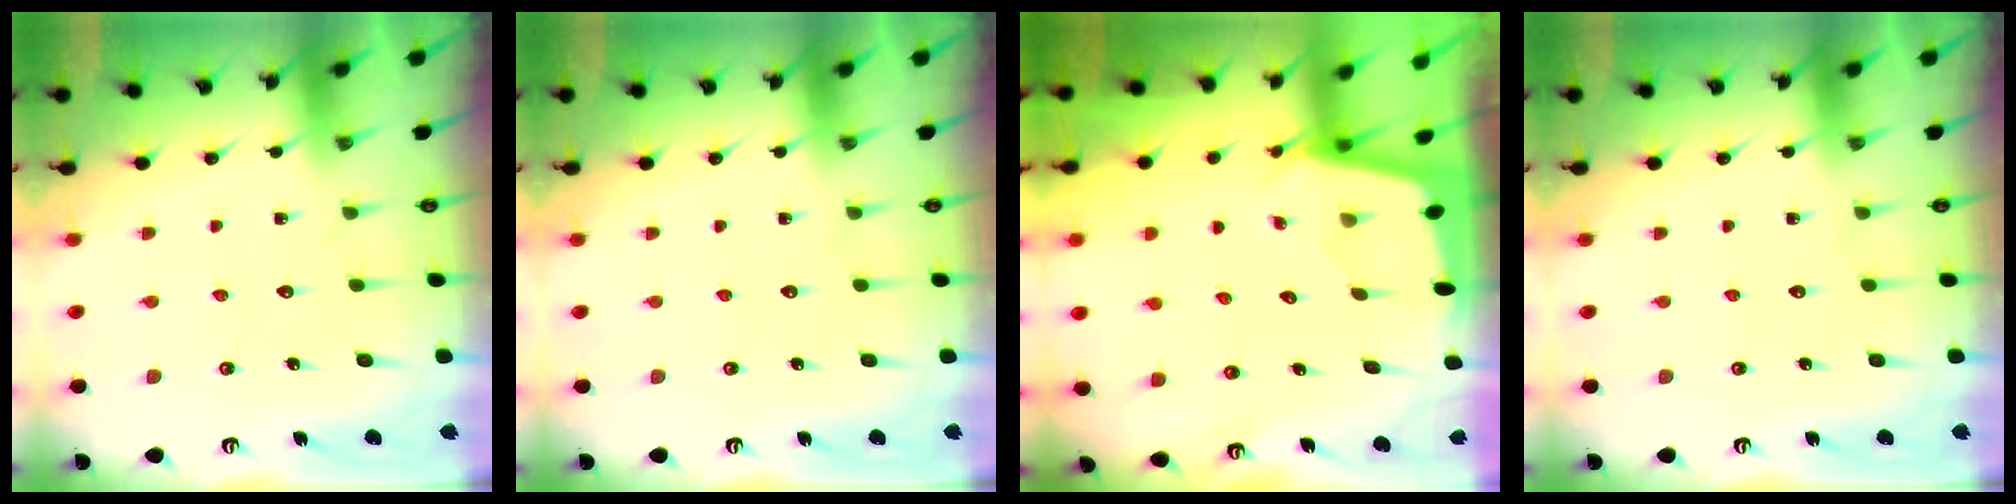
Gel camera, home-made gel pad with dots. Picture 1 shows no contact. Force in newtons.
{"total": 0.0}
{"total": 1.8, "press": 1.8, "slide": 0.2}
{"total": 0.0}